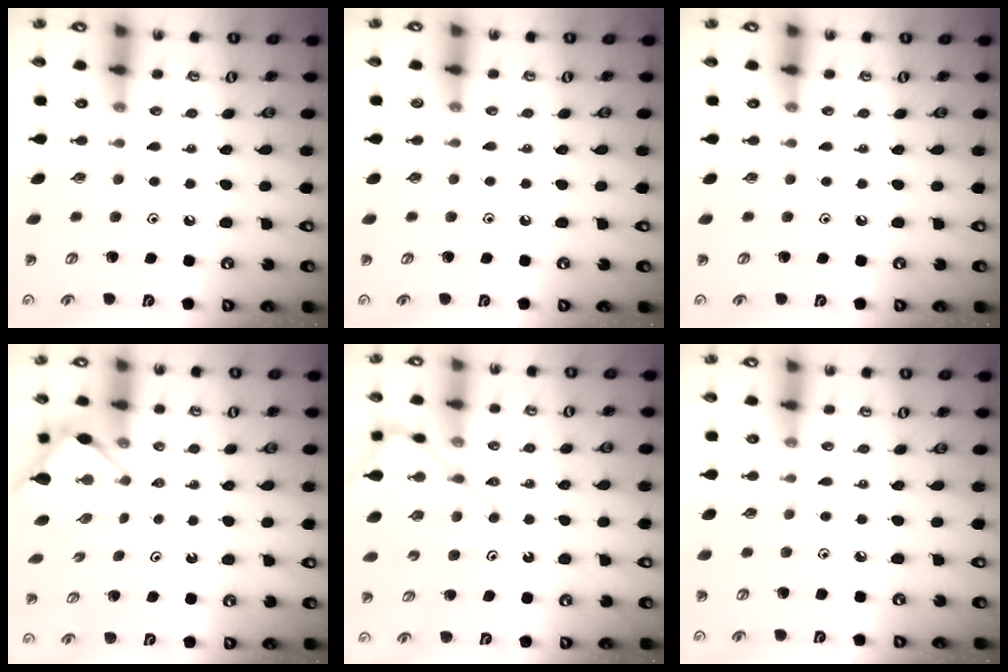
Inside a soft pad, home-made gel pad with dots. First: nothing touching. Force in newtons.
{"total": 2.8, "press": 2.8, "slide": 0.4}
{"total": 0.0}
{"total": 3.4, "press": 3.4, "slide": 0.4}
{"total": 10.2, "press": 10.2, "slide": 1.2}
{"total": 3.7, "press": 3.6, "slide": 0.5}